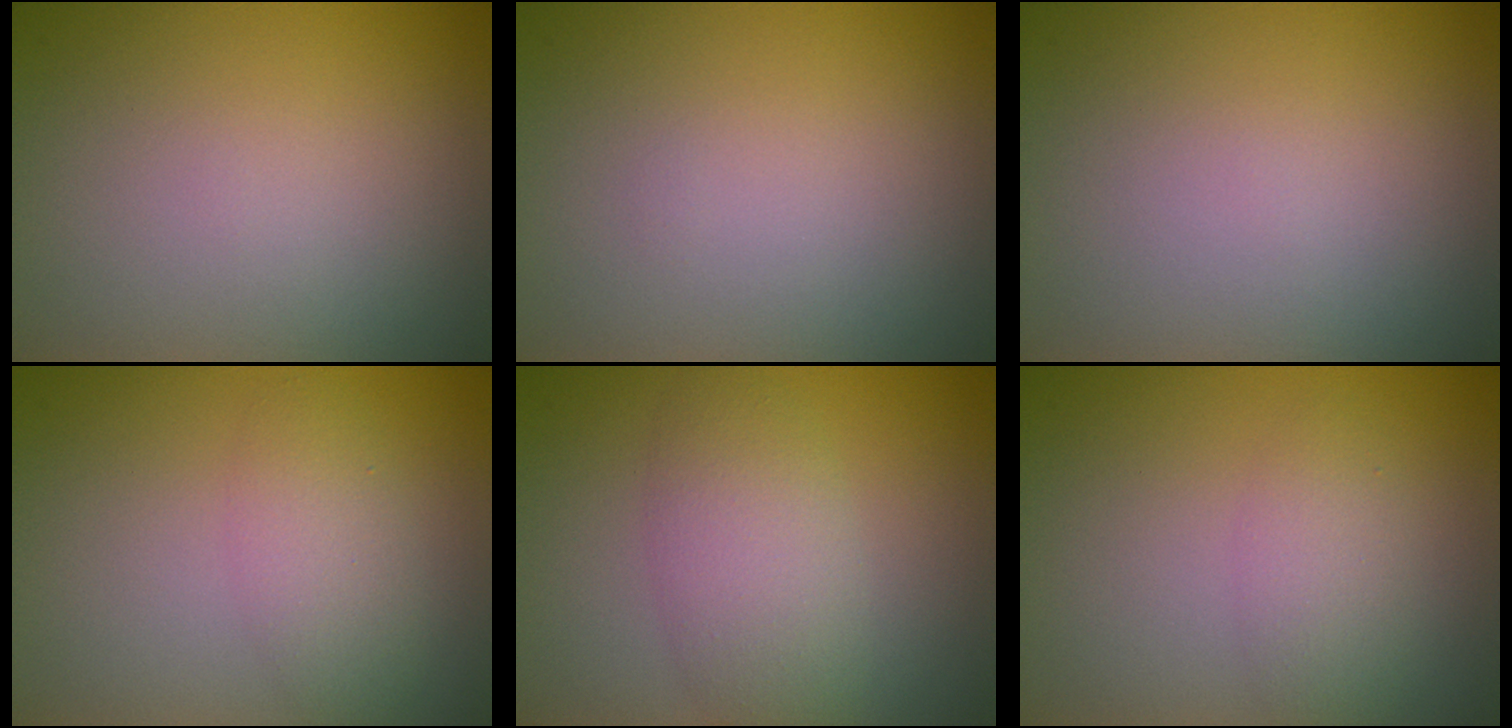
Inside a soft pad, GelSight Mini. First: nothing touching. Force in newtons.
{"total": 0.0}
{"total": 0.0}
{"total": 2.5, "press": 2.5, "slide": 0.1}
{"total": 4.0, "press": 3.9, "slide": 0.2}
{"total": 2.3, "press": 2.3, "slide": 0.1}